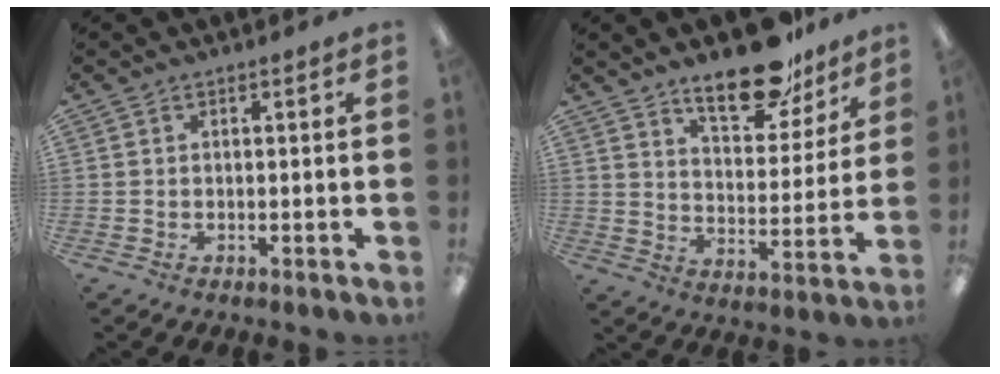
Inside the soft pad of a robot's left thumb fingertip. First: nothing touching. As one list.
[{"total": 15.5, "force": [11.9, 6.1, 7.9], "torque": [-0.101, -0.074, 0.203]}]